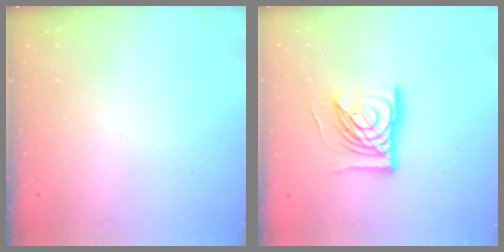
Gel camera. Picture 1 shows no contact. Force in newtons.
{"total": 17.5, "press": 17.4, "slide": 2.2}